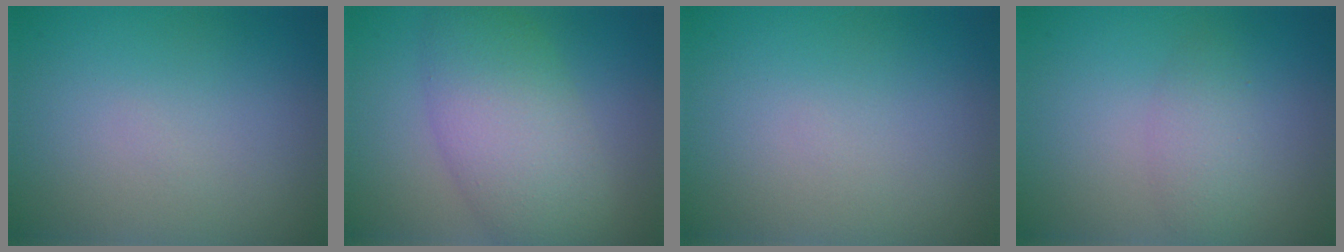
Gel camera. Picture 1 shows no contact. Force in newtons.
{"total": 8.9, "press": 8.9, "slide": 0.1}
{"total": 0.0}
{"total": 2.2, "press": 2.2, "slide": 0.0}